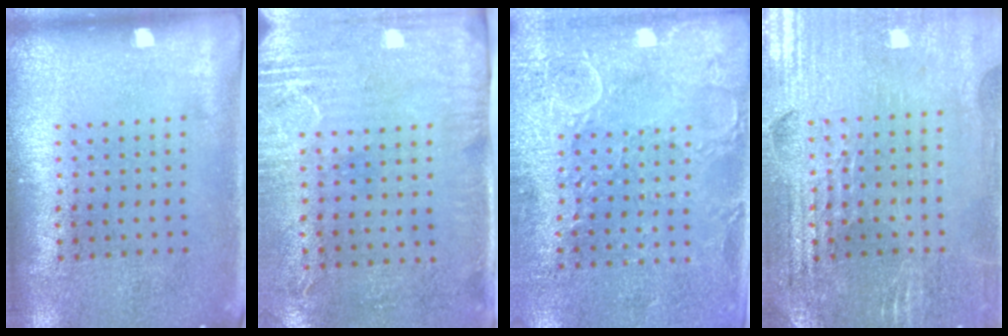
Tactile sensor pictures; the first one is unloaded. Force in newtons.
{"total": 2.9, "press": 2.4, "slide": 1.7}
{"total": 2.8, "press": 2.7, "slide": 0.8}
{"total": 2.8, "press": 2.8, "slide": 0.4}